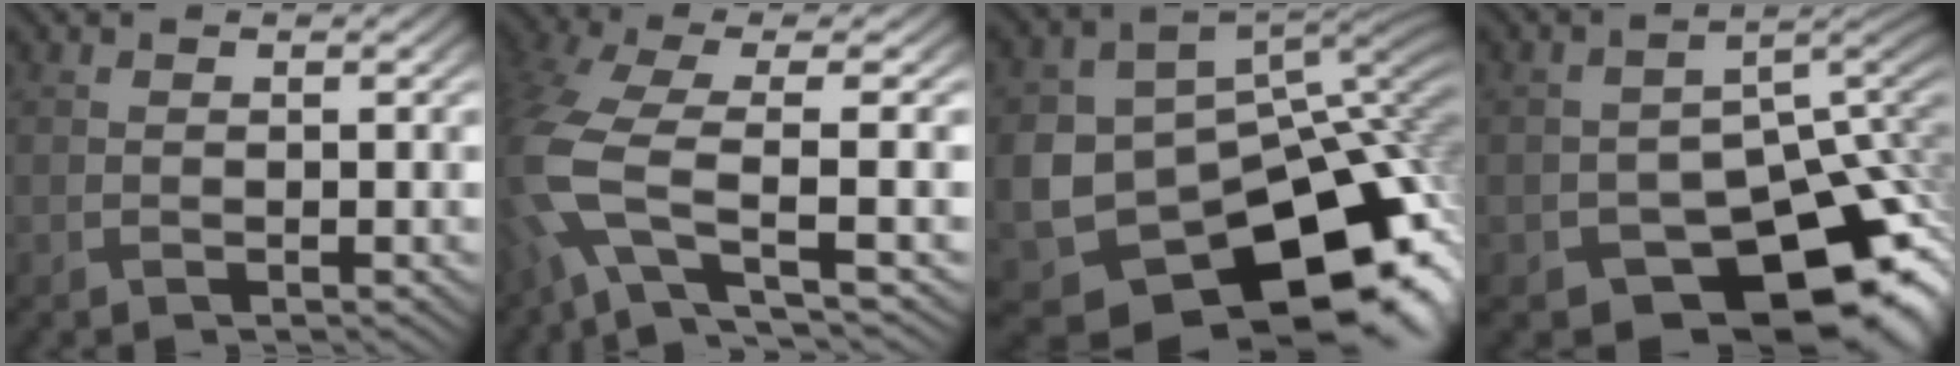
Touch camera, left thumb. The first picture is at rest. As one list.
[{"total": 8.6, "force": [-2.0, 3.1, 7.8], "torque": [-0.188, -0.006, -0.059]}, {"total": 17.6, "force": [-7.1, 12.5, 10.1], "torque": [-0.182, -0.042, -0.090]}, {"total": 16.3, "force": [-8.5, 10.9, 8.6], "torque": [-0.125, -0.018, -0.121]}]